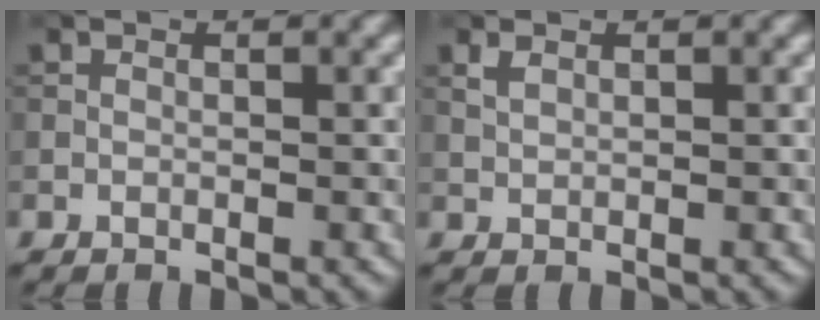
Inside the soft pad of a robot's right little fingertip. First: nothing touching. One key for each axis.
{"total": 0.9, "fx": 0.5, "fy": 0.5, "fz": 0.5, "tx": -0.014, "ty": 0.000, "tz": 0.011}